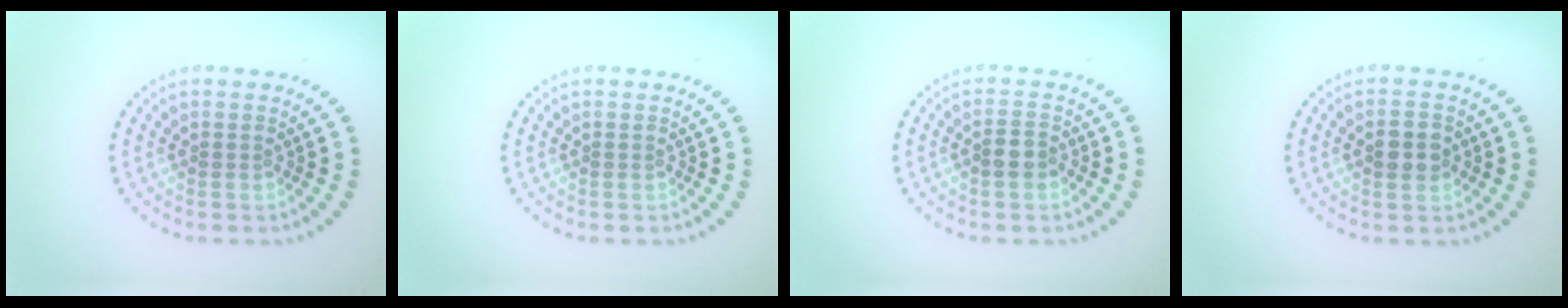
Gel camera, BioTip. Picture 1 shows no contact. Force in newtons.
{"total": 0.0}
{"total": 1.8, "press": 1.7, "slide": 0.7}
{"total": 2.8, "press": 2.8, "slide": 0.1}